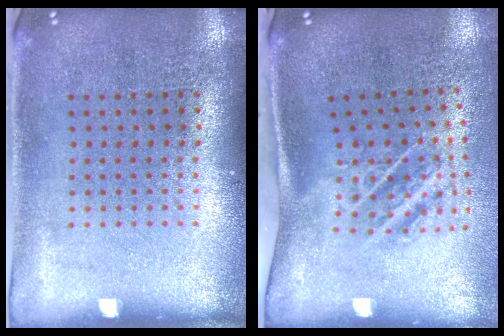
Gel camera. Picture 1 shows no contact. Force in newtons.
{"total": 1.9, "press": 1.1, "slide": 1.6}